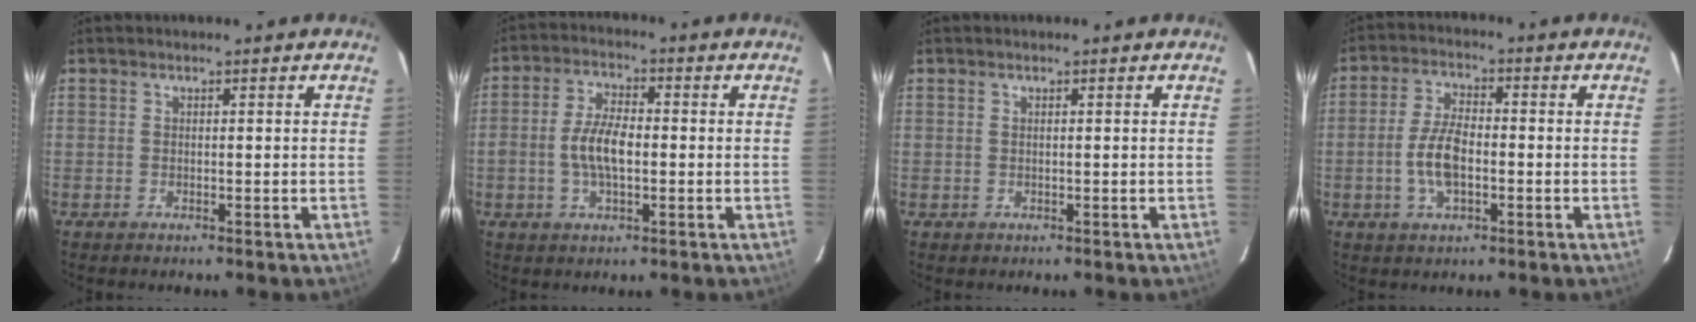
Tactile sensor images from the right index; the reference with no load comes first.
{"total": 7.0, "force": [-0.9, 3.2, 6.1], "torque": [-0.123, 0.008, -0.016]}
{"total": 0.5, "force": [0.1, 0.5, 0.0], "torque": [0.005, 0.000, 0.001]}
{"total": 7.4, "force": [-1.7, 3.3, 6.4], "torque": [-0.134, 0.004, -0.031]}